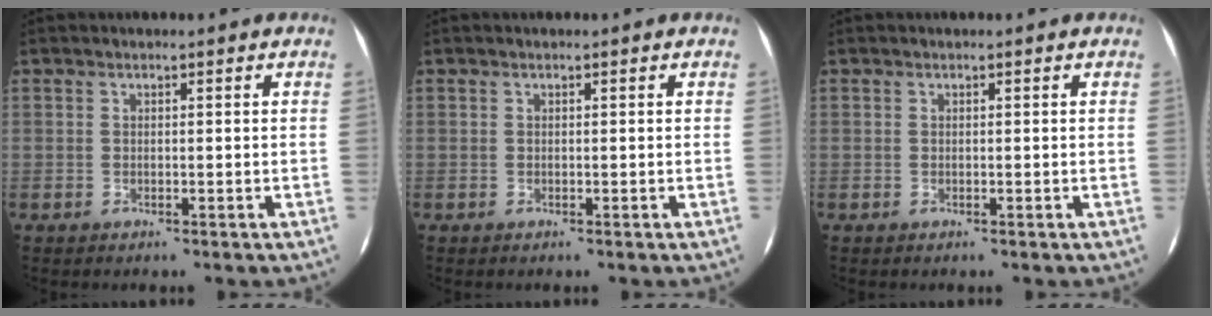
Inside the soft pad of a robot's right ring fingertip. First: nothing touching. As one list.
[{"total": 0.0}, {"total": 0.0}]